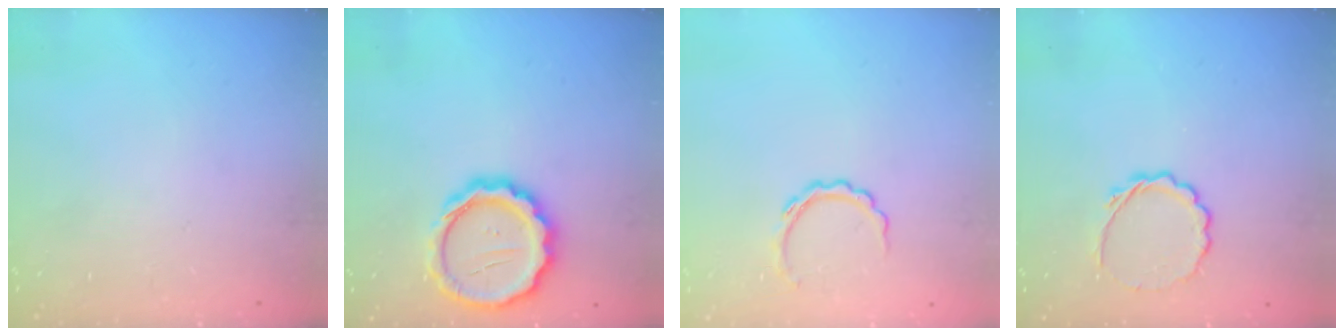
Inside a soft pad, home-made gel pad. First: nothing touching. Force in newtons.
{"total": 14.7, "press": 14.4, "slide": 3.1}
{"total": 4.6, "press": 4.6, "slide": 0.5}
{"total": 4.2, "press": 4.0, "slide": 1.3}